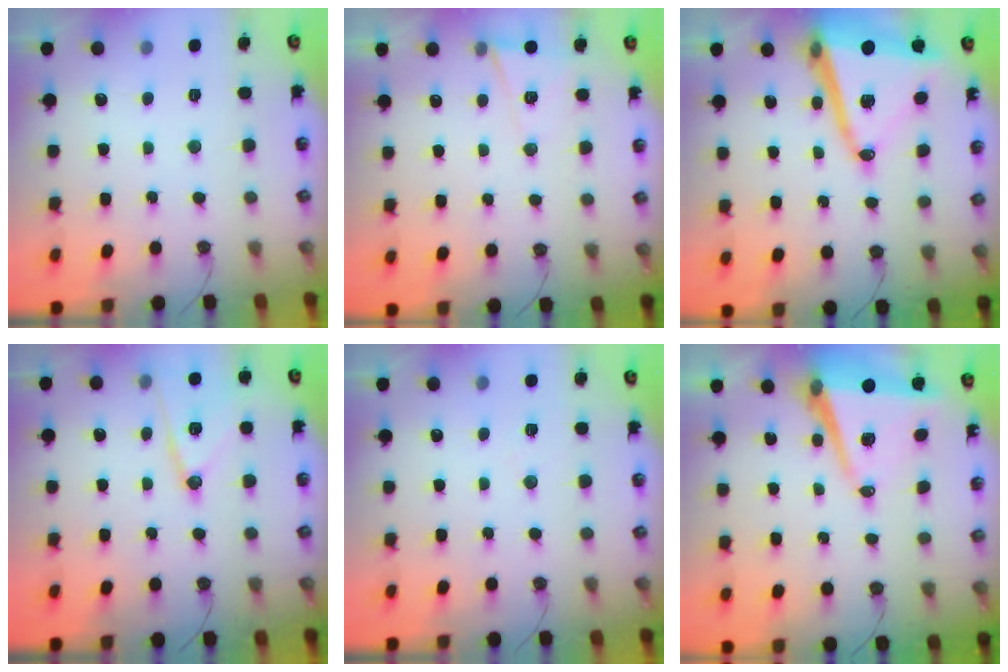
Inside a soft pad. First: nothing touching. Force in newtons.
{"total": 6.8, "press": 4.9, "slide": 4.7}
{"total": 16.6, "press": 16.1, "slide": 4.0}
{"total": 13.4, "press": 13.0, "slide": 3.5}
{"total": 4.5, "press": 4.1, "slide": 1.8}
{"total": 9.2, "press": 8.2, "slide": 4.1}